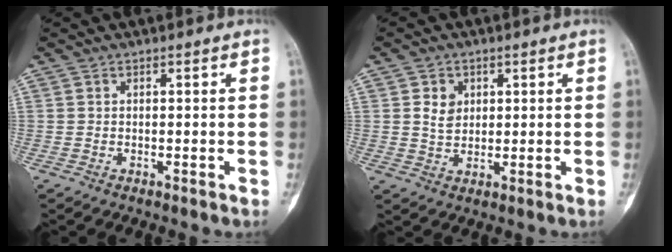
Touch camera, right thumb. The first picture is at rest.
{"total": 4.3, "force": [1.2, 3.4, 2.2], "torque": [-0.020, -0.006, 0.024]}